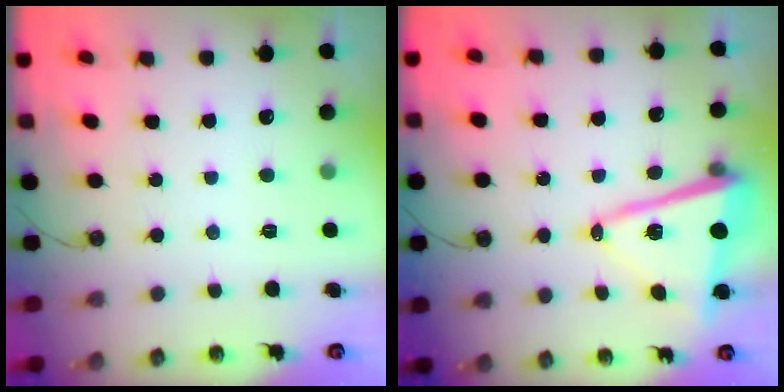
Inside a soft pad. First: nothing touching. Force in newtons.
{"total": 13.0, "press": 12.9, "slide": 1.8}